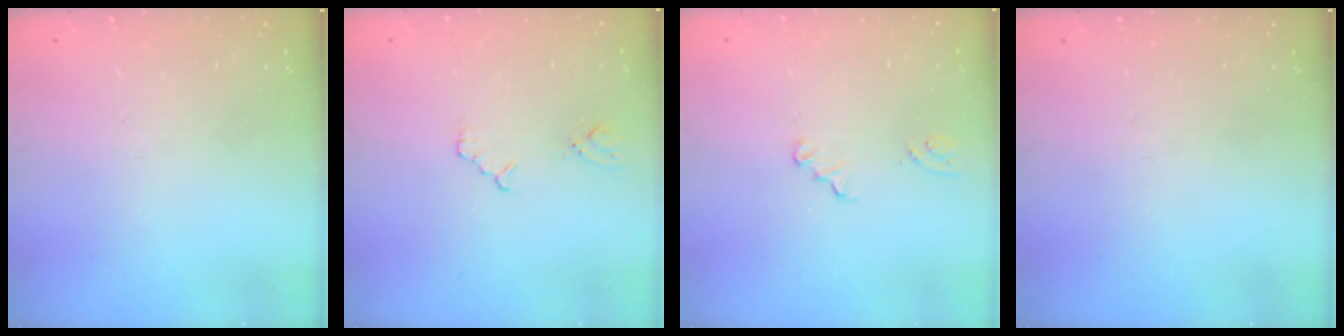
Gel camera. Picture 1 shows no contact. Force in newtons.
{"total": 3.6, "press": 3.5, "slide": 0.6}
{"total": 2.0, "press": 2.0, "slide": 0.2}
{"total": 0.0}